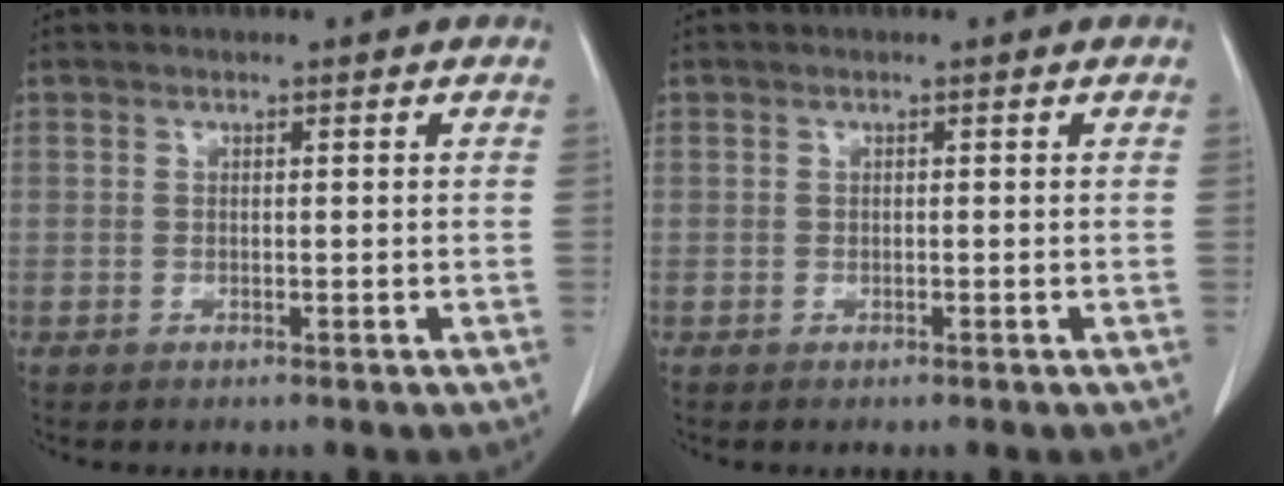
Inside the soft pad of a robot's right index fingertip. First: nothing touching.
{"total": 0.0}